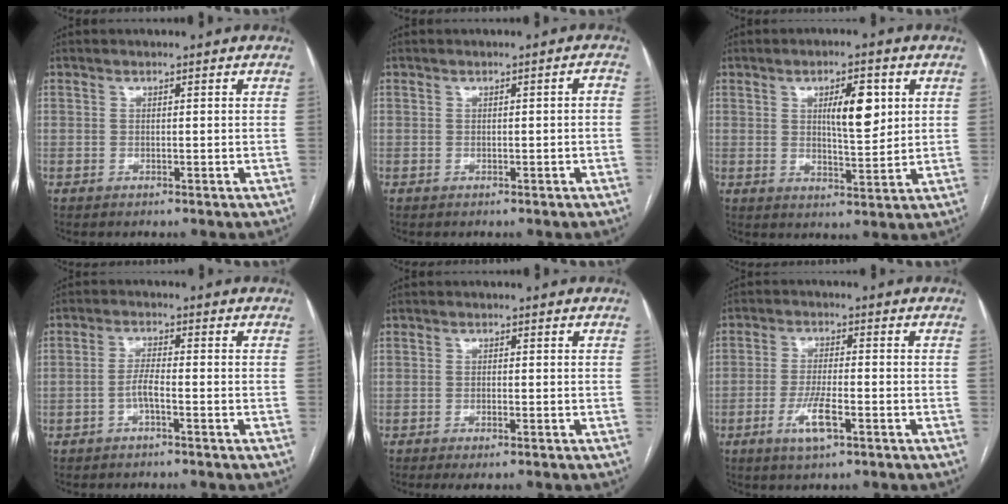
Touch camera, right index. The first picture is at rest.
{"total": 1.2, "force": [-0.3, 0.3, 1.1], "torque": [-0.012, 0.008, -0.001]}
{"total": 7.4, "force": [2.3, 2.1, 6.7], "torque": [-0.106, 0.002, 0.039]}
{"total": 2.6, "force": [-1.2, 0.3, 2.4], "torque": [-0.045, 0.004, -0.026]}
{"total": 1.7, "force": [-0.9, 0.3, 1.4], "torque": [-0.024, -0.004, -0.012]}
{"total": 5.5, "force": [-2.5, 1.0, 4.8], "torque": [-0.097, -0.005, -0.044]}